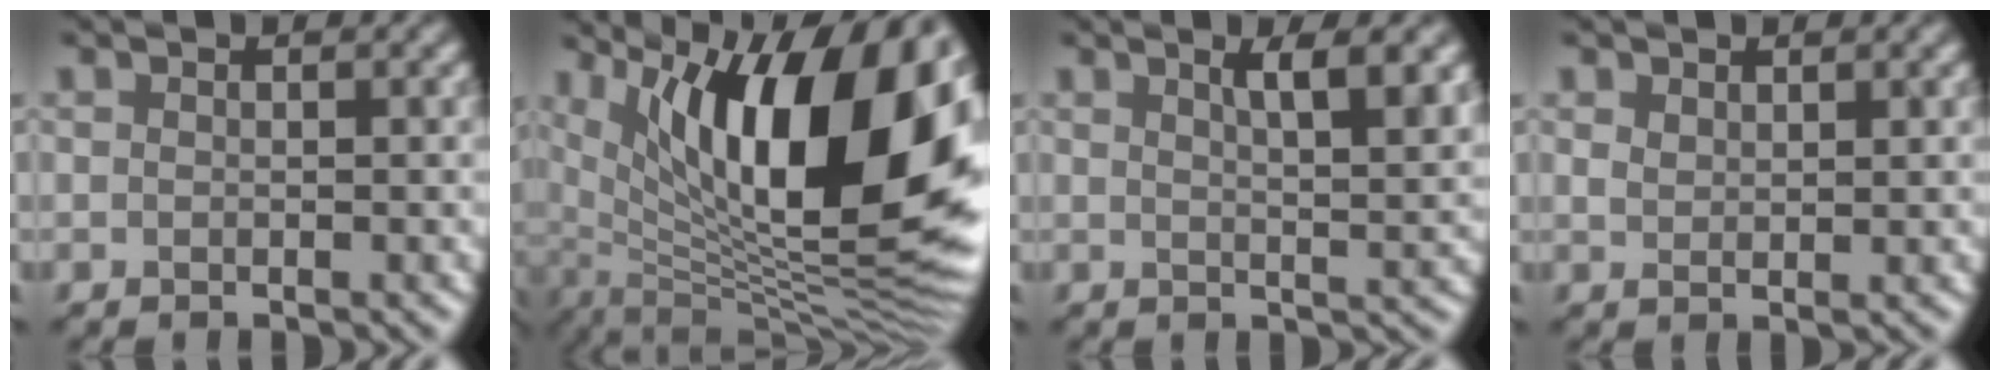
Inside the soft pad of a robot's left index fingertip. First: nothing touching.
{"total": 17.9, "force": [5.9, 7.4, 15.2], "torque": [-0.213, 0.011, 0.100]}
{"total": 4.5, "force": [2.2, 1.3, 3.8], "torque": [-0.048, -0.002, 0.031]}
{"total": 1.2, "force": [0.9, 0.5, 0.6], "torque": [-0.014, -0.003, 0.019]}